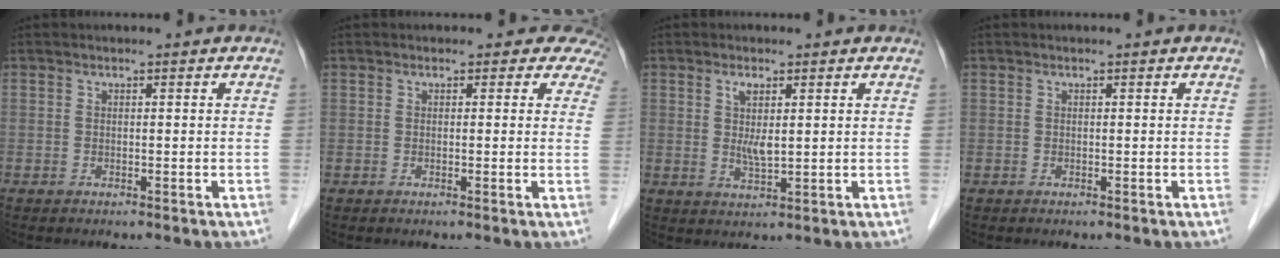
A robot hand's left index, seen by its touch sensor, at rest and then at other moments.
{"total": 4.0, "force": [3.4, 2.2, 0.0], "torque": [0.029, -0.011, 0.006]}
{"total": 3.4, "force": [0.9, 0.9, 3.2], "torque": [-0.065, 0.001, 0.021]}
{"total": 0.0}